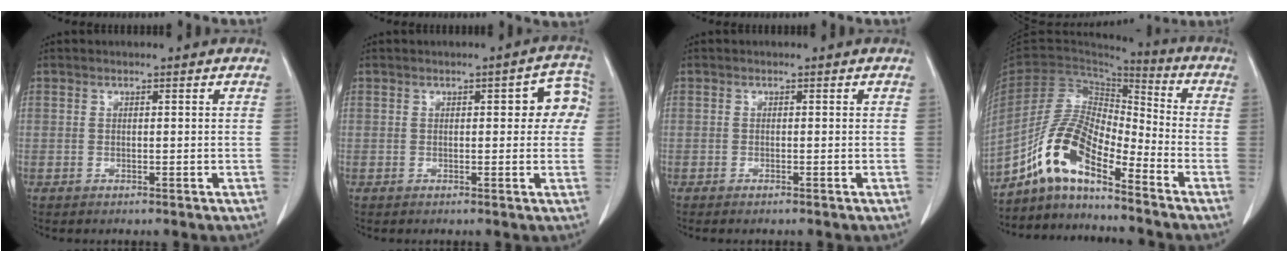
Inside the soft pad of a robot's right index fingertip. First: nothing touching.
{"total": 5.4, "force": [1.0, 2.2, 4.9], "torque": [-0.042, 0.024, 0.007]}
{"total": 0.7, "force": [-0.6, 0.0, 0.4], "torque": [-0.009, -0.001, -0.010]}
{"total": 11.7, "force": [-8.0, 2.9, 8.1], "torque": [-0.173, 0.019, -0.149]}